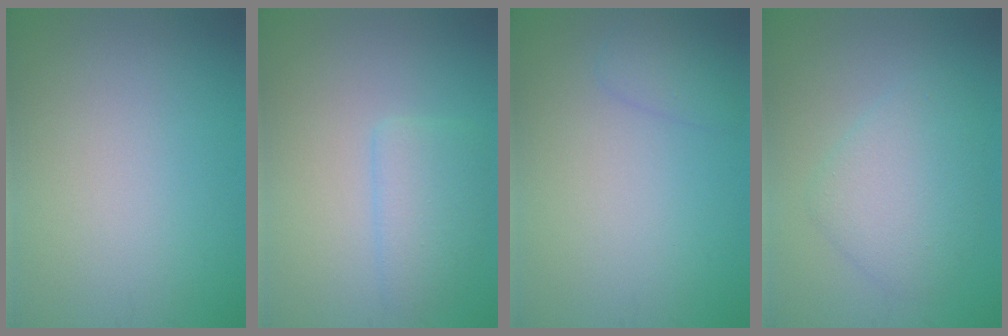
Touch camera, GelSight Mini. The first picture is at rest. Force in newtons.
{"total": 2.9, "press": 2.8, "slide": 0.3}
{"total": 1.3, "press": 1.3, "slide": 0.2}
{"total": 4.3, "press": 4.3, "slide": 0.2}